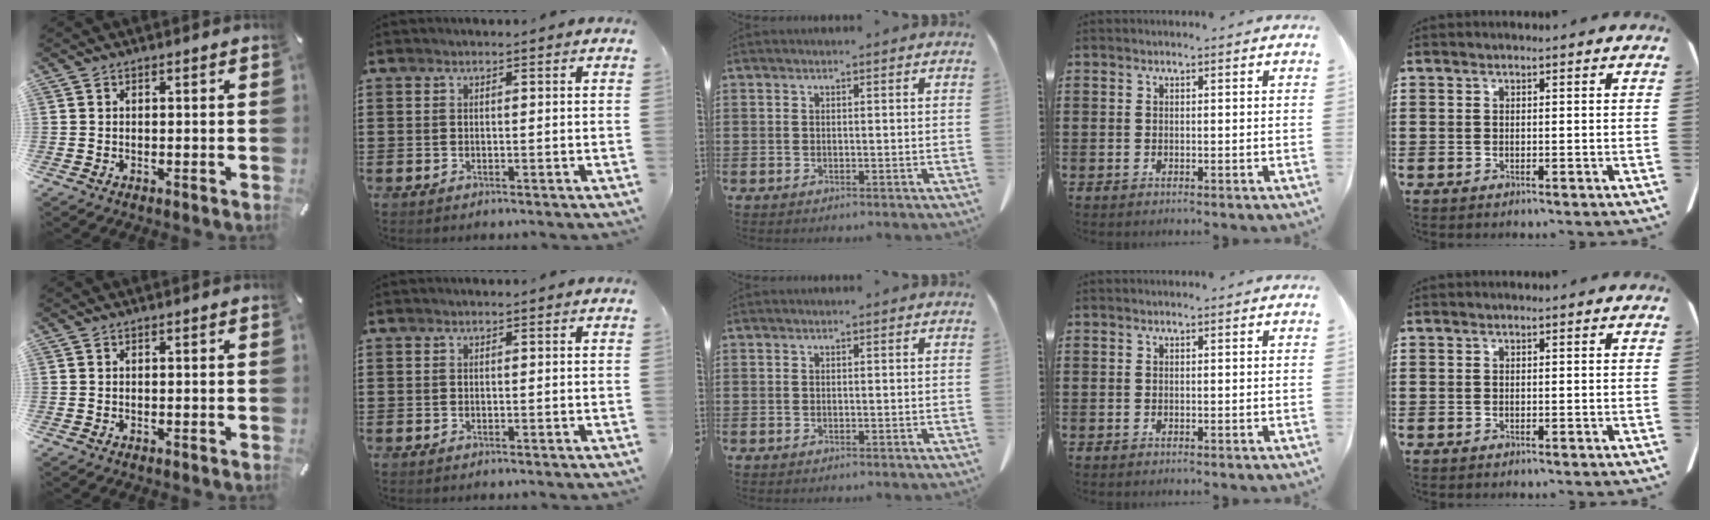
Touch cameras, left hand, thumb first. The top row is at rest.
{}